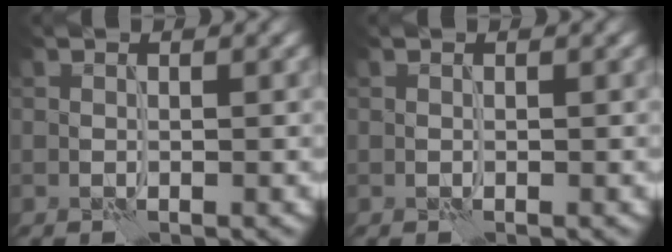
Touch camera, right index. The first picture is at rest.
{"total": 0.0}